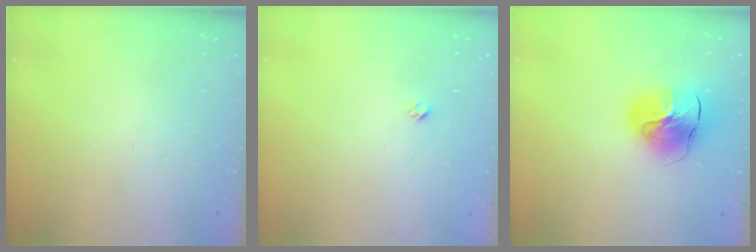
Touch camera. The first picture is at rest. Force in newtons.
{"total": 1.9, "press": 1.9, "slide": 0.1}
{"total": 14.1, "press": 14.0, "slide": 2.0}